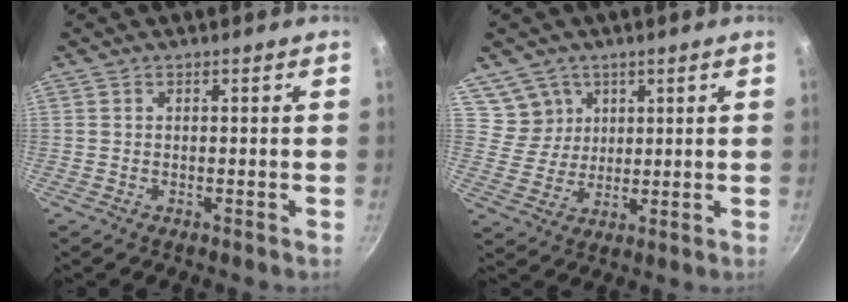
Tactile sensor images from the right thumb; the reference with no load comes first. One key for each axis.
{"total": 6.0, "fx": 3.0, "fy": 5.0, "fz": 1.3, "tx": -0.004, "ty": -0.014, "tz": 0.061}